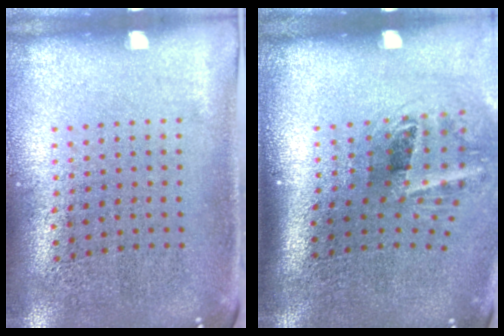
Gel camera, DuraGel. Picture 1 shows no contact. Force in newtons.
{"total": 2.2, "press": 1.3, "slide": 1.7}